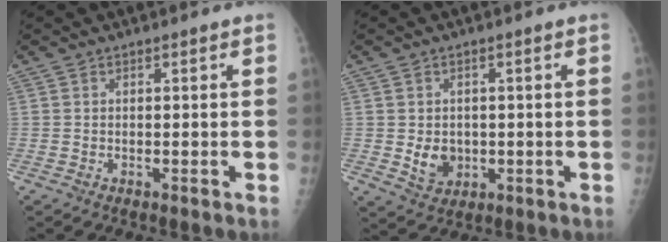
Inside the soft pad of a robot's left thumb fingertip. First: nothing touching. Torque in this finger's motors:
{"motor_torque": [0.36, 0.53, 0.56, 0.15, 0.03]}